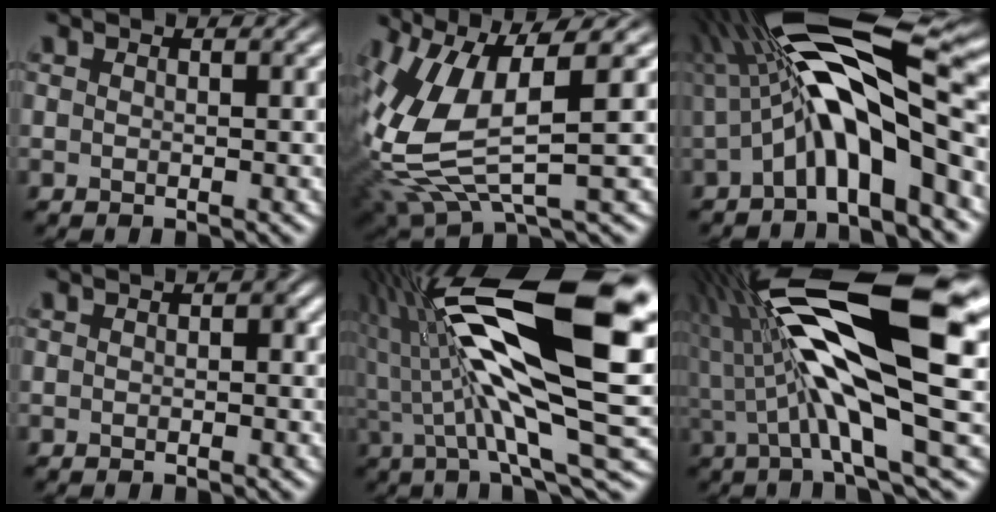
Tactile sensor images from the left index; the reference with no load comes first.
{"total": 10.6, "force": [0.0, 3.9, 9.9], "torque": [-0.237, -0.013, 0.016]}
{"total": 11.4, "force": [0.2, 3.2, 11.0], "torque": [-0.184, 0.024, 0.000]}
{"total": 0.8, "force": [0.1, 0.3, 0.8], "torque": [-0.007, 0.007, -0.001]}
{"total": 17.3, "force": [2.2, 5.4, 16.3], "torque": [-0.291, 0.011, 0.043]}
{"total": 14.7, "force": [1.3, 3.1, 14.3], "torque": [-0.255, 0.017, 0.029]}